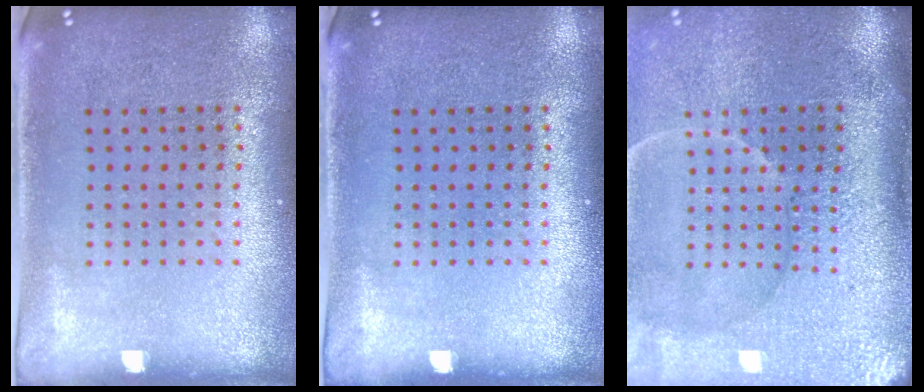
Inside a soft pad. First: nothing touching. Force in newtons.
{"total": 0.0}
{"total": 4.5, "press": 3.8, "slide": 2.5}